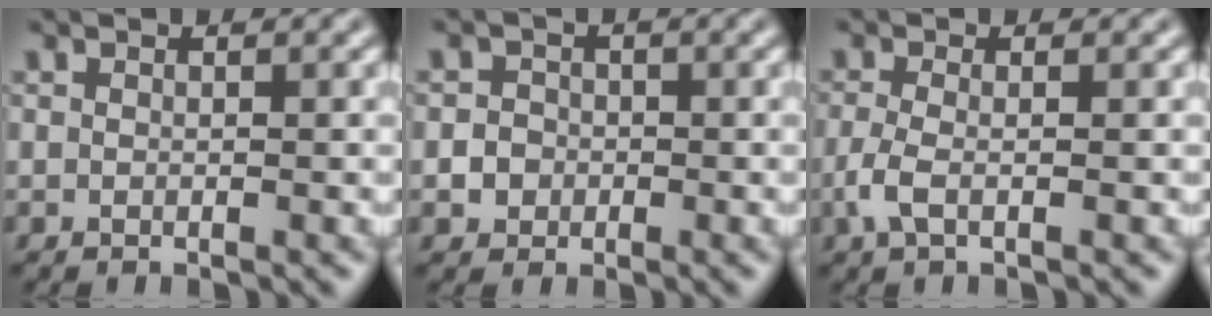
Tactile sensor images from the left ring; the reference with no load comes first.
{"total": 2.4, "force": [-0.4, 2.2, 0.7], "torque": [0.008, 0.012, -0.019]}
{"total": 2.1, "force": [-0.7, 0.8, 1.8], "torque": [-0.045, -0.002, -0.019]}